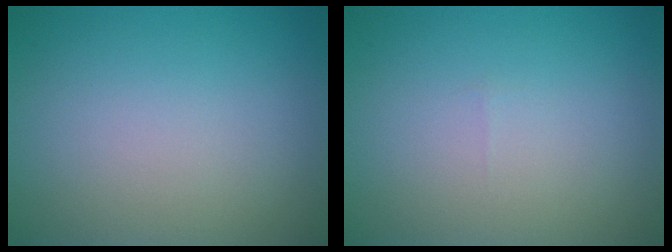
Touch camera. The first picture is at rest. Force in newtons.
{"total": 0.0}